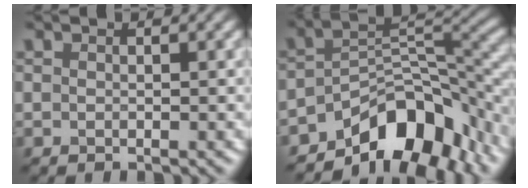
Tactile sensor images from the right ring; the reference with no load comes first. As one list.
[{"total": 9.5, "force": [-6.4, 4.3, 5.6], "torque": [-0.067, 0.004, -0.113]}]